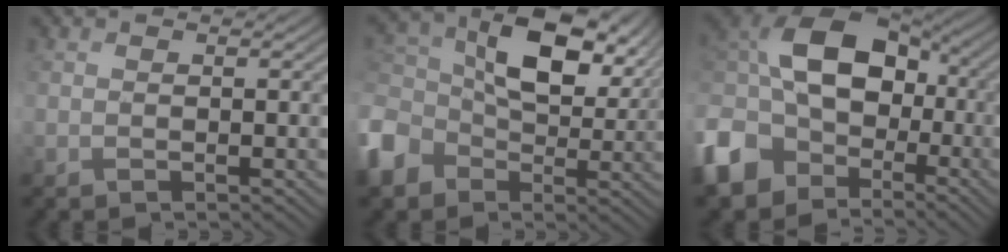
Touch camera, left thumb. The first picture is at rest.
{"total": 14.6, "force": [1.0, 10.8, 9.7], "torque": [-0.224, -0.004, 0.012]}
{"total": 17.2, "force": [-4.2, 12.4, 11.1], "torque": [-0.273, -0.008, -0.095]}